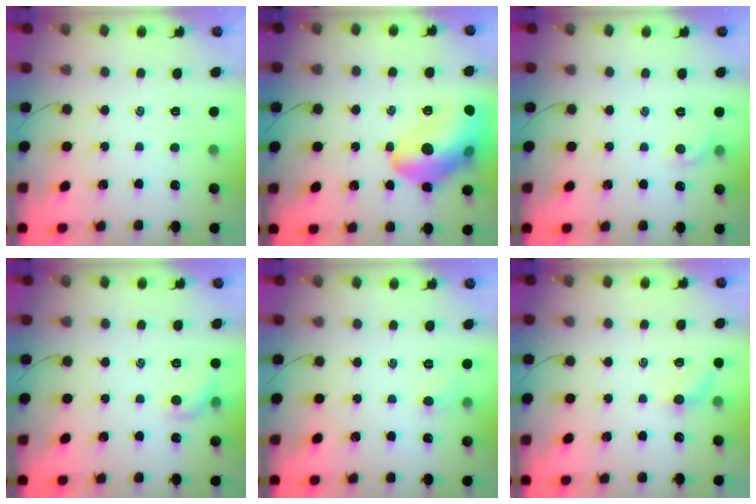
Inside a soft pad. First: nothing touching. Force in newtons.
{"total": 19.7, "press": 19.5, "slide": 3.0}
{"total": 4.2, "press": 4.1, "slide": 1.1}
{"total": 6.9, "press": 6.8, "slide": 1.3}
{"total": 4.4, "press": 4.1, "slide": 1.4}
{"total": 4.1, "press": 4.0, "slide": 1.0}